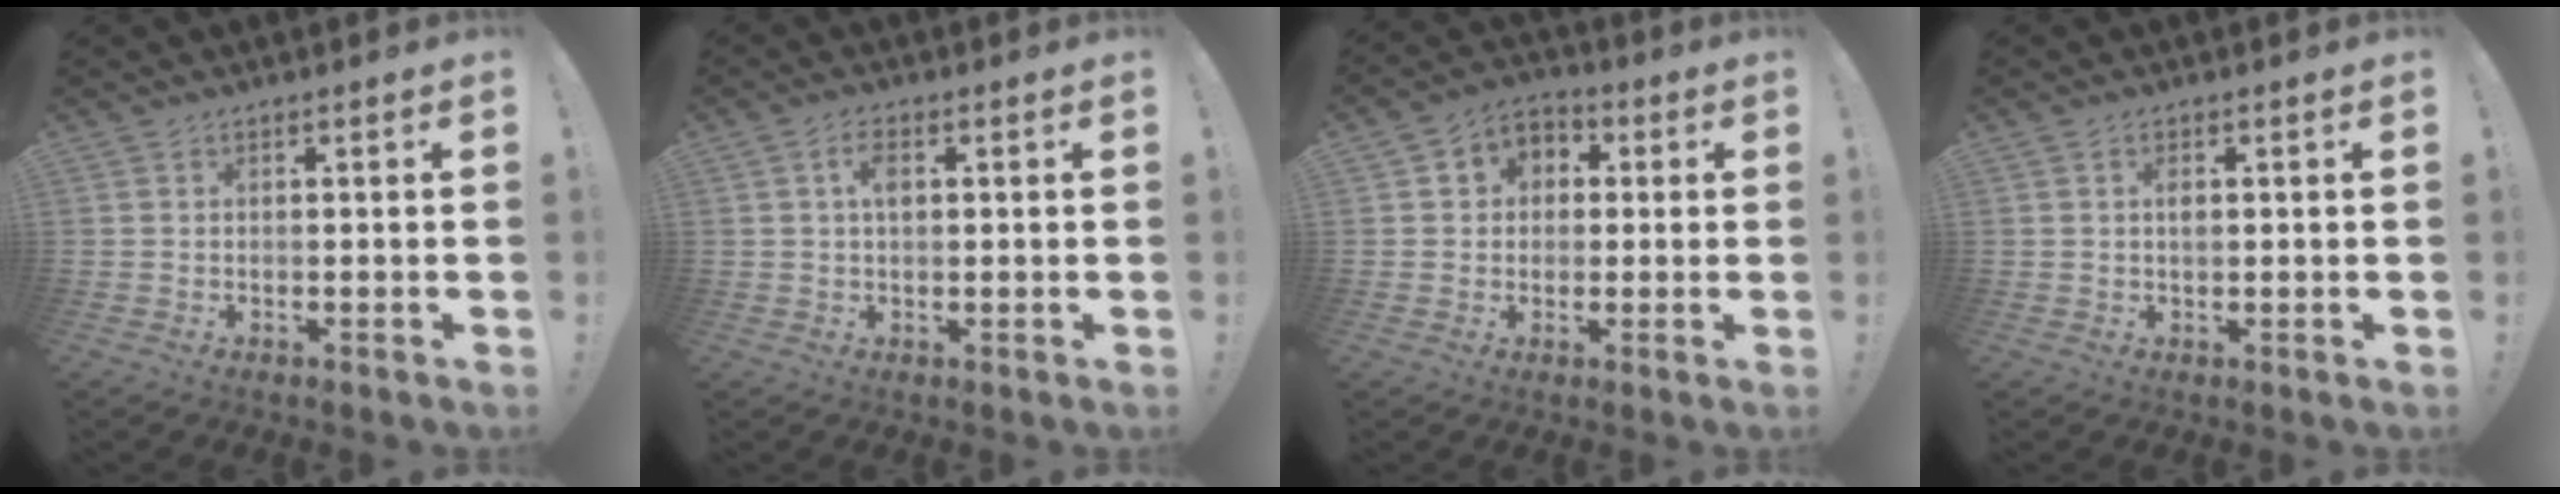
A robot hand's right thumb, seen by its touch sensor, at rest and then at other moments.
{"total": 4.2, "force": [0.9, 2.5, 3.3], "torque": [-0.051, 0.004, 0.012]}
{"total": 5.9, "force": [-0.6, 5.6, 1.7], "torque": [-0.021, 0.012, -0.007]}
{"total": 1.7, "force": [0.2, 1.1, 1.3], "torque": [-0.020, 0.001, 0.001]}